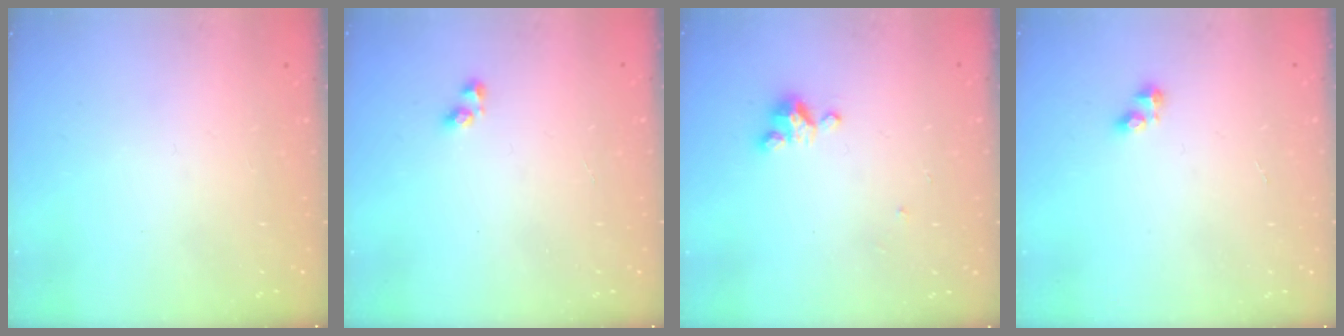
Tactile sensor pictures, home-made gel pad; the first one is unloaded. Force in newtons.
{"total": 3.2, "press": 3.1, "slide": 0.6}
{"total": 2.9, "press": 2.9, "slide": 0.3}
{"total": 2.5, "press": 2.5, "slide": 0.3}